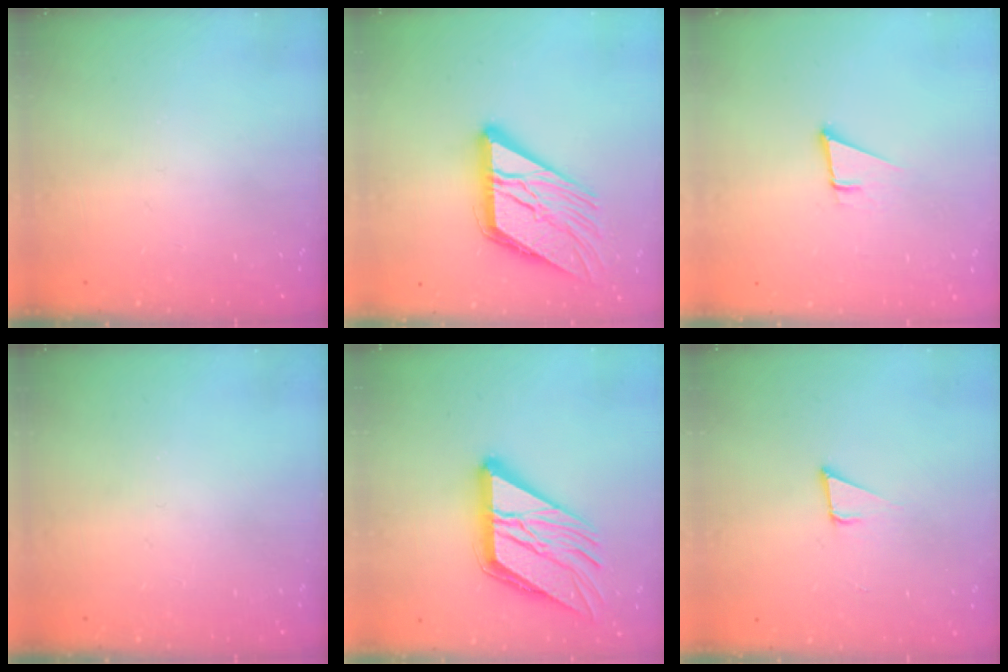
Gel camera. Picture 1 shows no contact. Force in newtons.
{"total": 17.8, "press": 17.7, "slide": 2.1}
{"total": 3.7, "press": 2.9, "slide": 2.2}
{"total": 0.0}
{"total": 21.5, "press": 21.3, "slide": 2.9}
{"total": 3.7, "press": 3.1, "slide": 2.1}